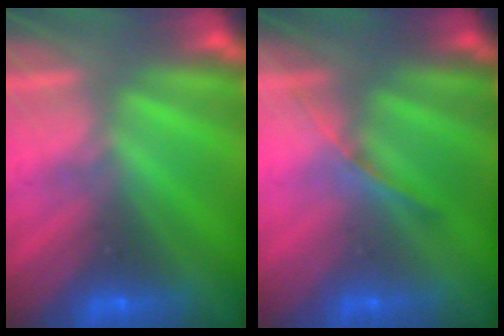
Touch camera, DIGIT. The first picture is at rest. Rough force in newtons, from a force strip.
{"total": 1.2}